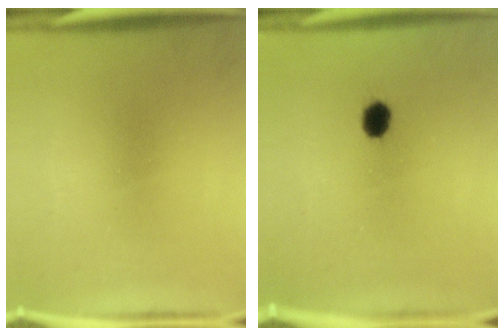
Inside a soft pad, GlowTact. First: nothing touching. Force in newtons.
{"total": 3.4}